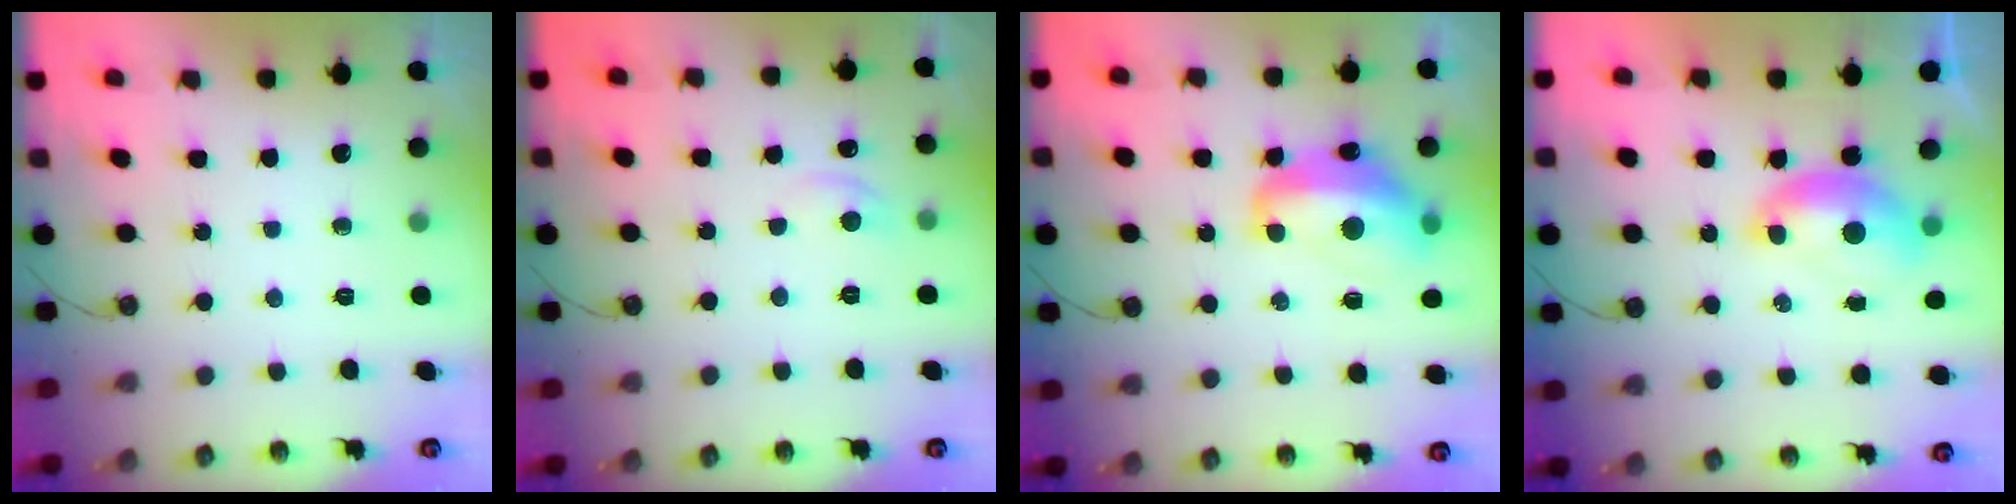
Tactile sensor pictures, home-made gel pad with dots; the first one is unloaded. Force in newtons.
{"total": 1.3, "press": 1.0, "slide": 0.7}
{"total": 8.2, "press": 8.0, "slide": 1.3}
{"total": 1.4, "press": 1.2, "slide": 0.6}